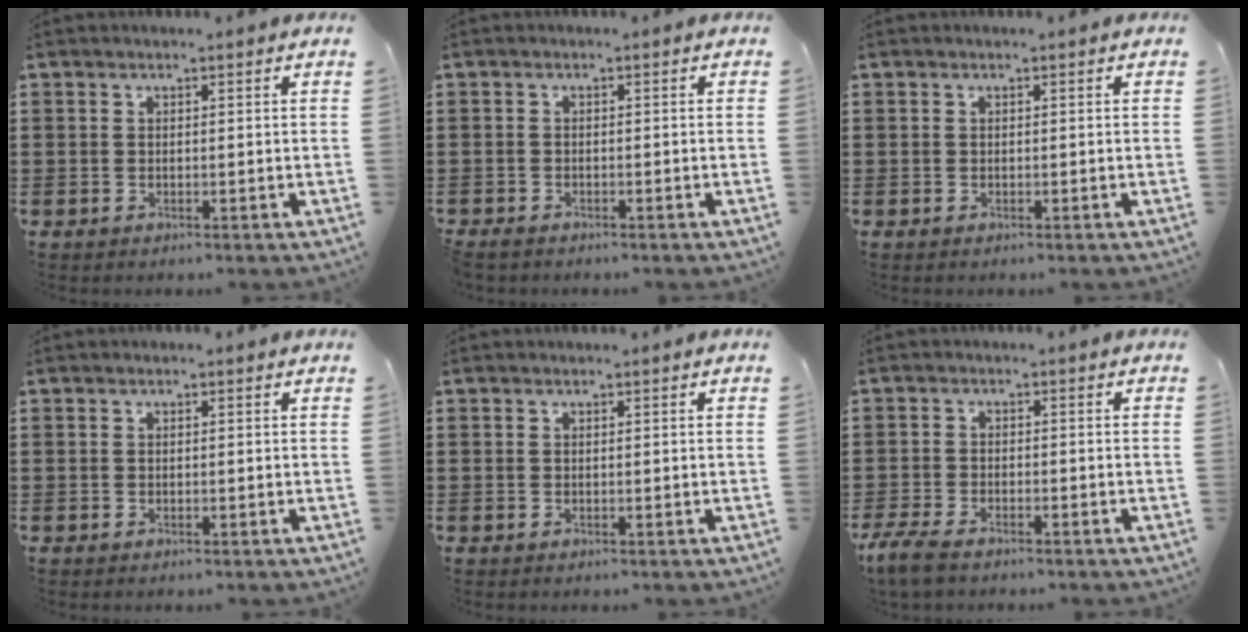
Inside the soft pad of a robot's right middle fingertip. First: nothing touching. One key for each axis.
{"total": 0.8, "fx": -0.8, "fy": 0.3, "fz": 0.1, "tx": -0.002, "ty": 0.000, "tz": -0.017}
{"total": 0.0}
{"total": 0.0}
{"total": 0.0}
{"total": 3.4, "fx": -2.9, "fy": 0.6, "fz": 1.7, "tx": -0.050, "ty": -0.003, "tz": -0.062}